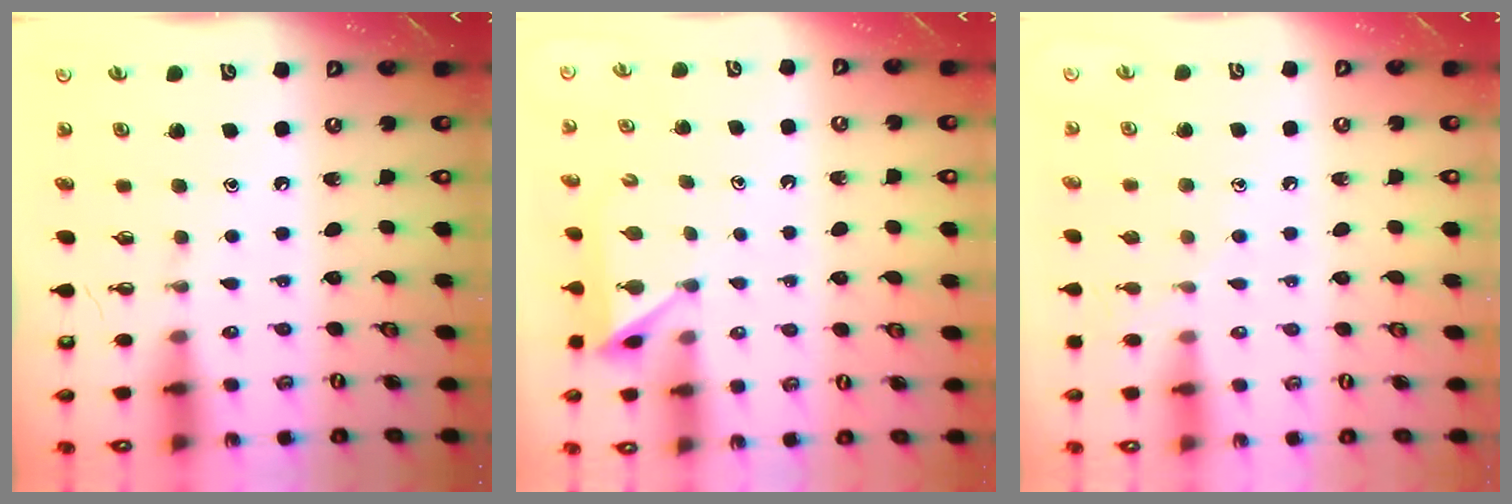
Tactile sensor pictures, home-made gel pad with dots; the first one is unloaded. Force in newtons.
{"total": 4.5, "press": 4.4, "slide": 0.7}
{"total": 6.8, "press": 6.8, "slide": 0.7}